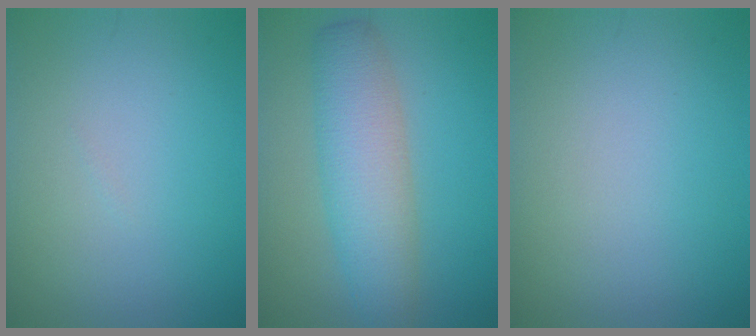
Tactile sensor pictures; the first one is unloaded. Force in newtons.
{"total": 6.1, "press": 6.1, "slide": 0.4}
{"total": 0.0}